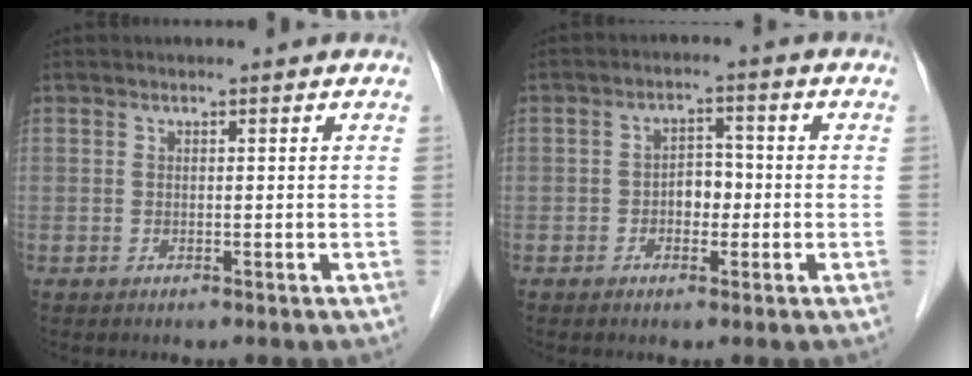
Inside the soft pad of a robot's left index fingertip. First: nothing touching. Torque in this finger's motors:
{"motor_torque": [0.13, 0.22, -0.05, 0.00]}